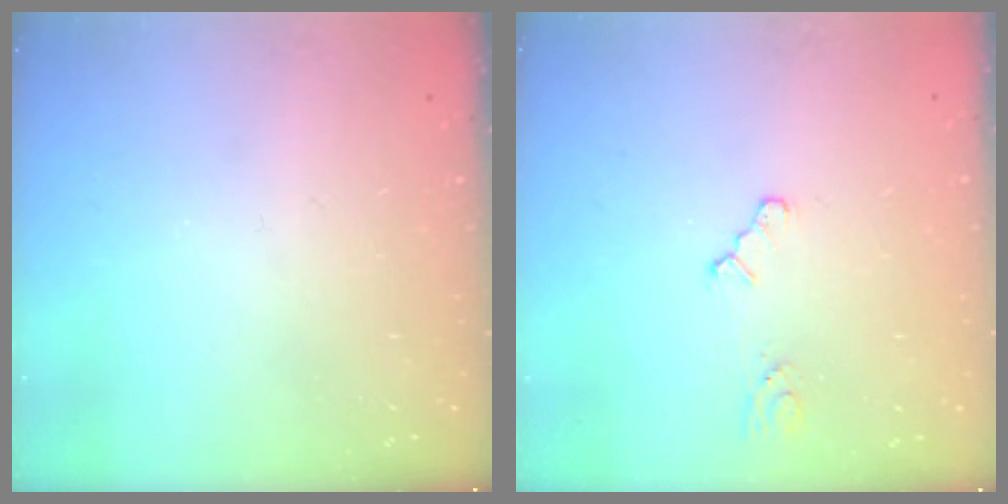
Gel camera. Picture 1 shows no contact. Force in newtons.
{"total": 2.3, "press": 2.3, "slide": 0.3}